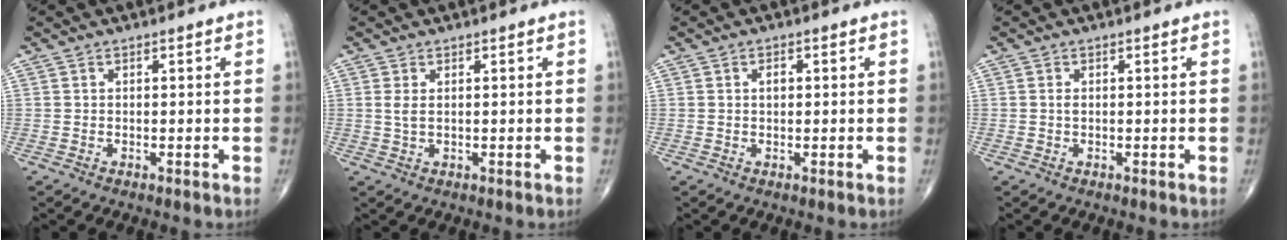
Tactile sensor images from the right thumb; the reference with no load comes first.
{"total": 1.7, "force": [0.5, 0.7, 1.5], "torque": [-0.036, 0.001, 0.015]}
{"total": 1.5, "force": [0.3, 0.9, 1.1], "torque": [-0.014, 0.003, 0.003]}
{"total": 0.5, "force": [0.0, 0.3, 0.5], "torque": [-0.010, 0.000, 0.000]}